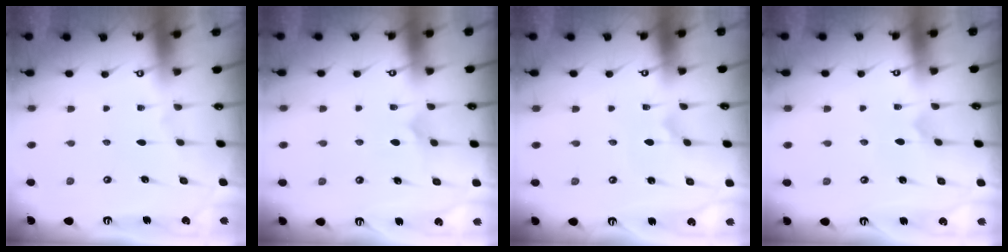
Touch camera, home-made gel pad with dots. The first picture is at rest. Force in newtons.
{"total": 5.8, "press": 5.8, "slide": 0.5}
{"total": 0.9, "press": 0.9, "slide": 0.0}
{"total": 2.7, "press": 2.7, "slide": 0.2}